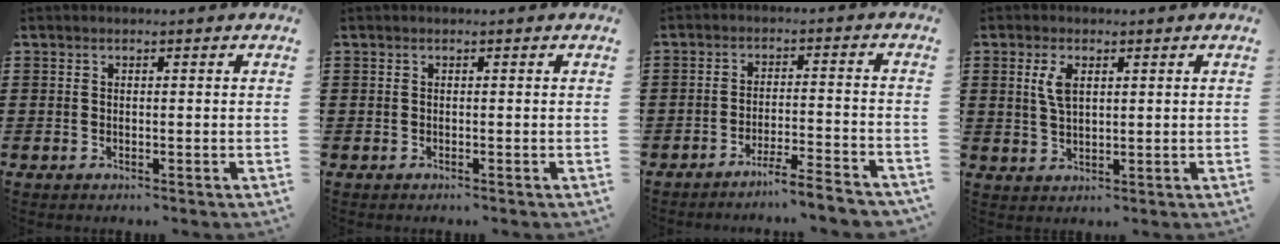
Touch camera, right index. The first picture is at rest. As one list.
[{"total": 0.0}, {"total": 5.0, "force": [-4.6, -0.6, 1.9], "torque": [-0.031, -0.014, -0.089]}, {"total": 3.8, "force": [1.2, 1.8, 3.2], "torque": [-0.069, 0.007, 0.021]}]